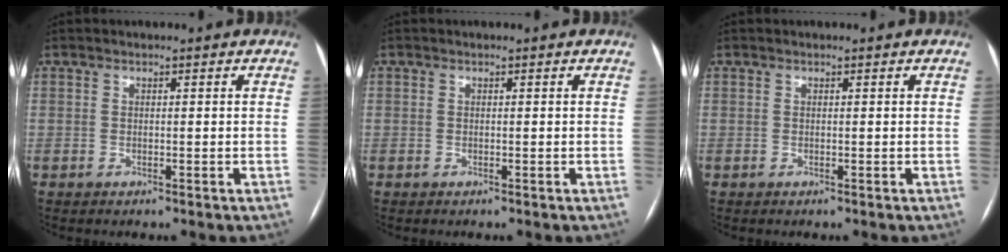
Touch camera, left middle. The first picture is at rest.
{"total": 0.0}
{"total": 0.0}